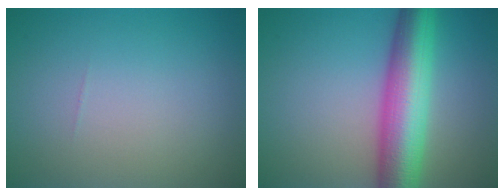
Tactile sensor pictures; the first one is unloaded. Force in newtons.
{"total": 9.1, "press": 9.1, "slide": 0.2}